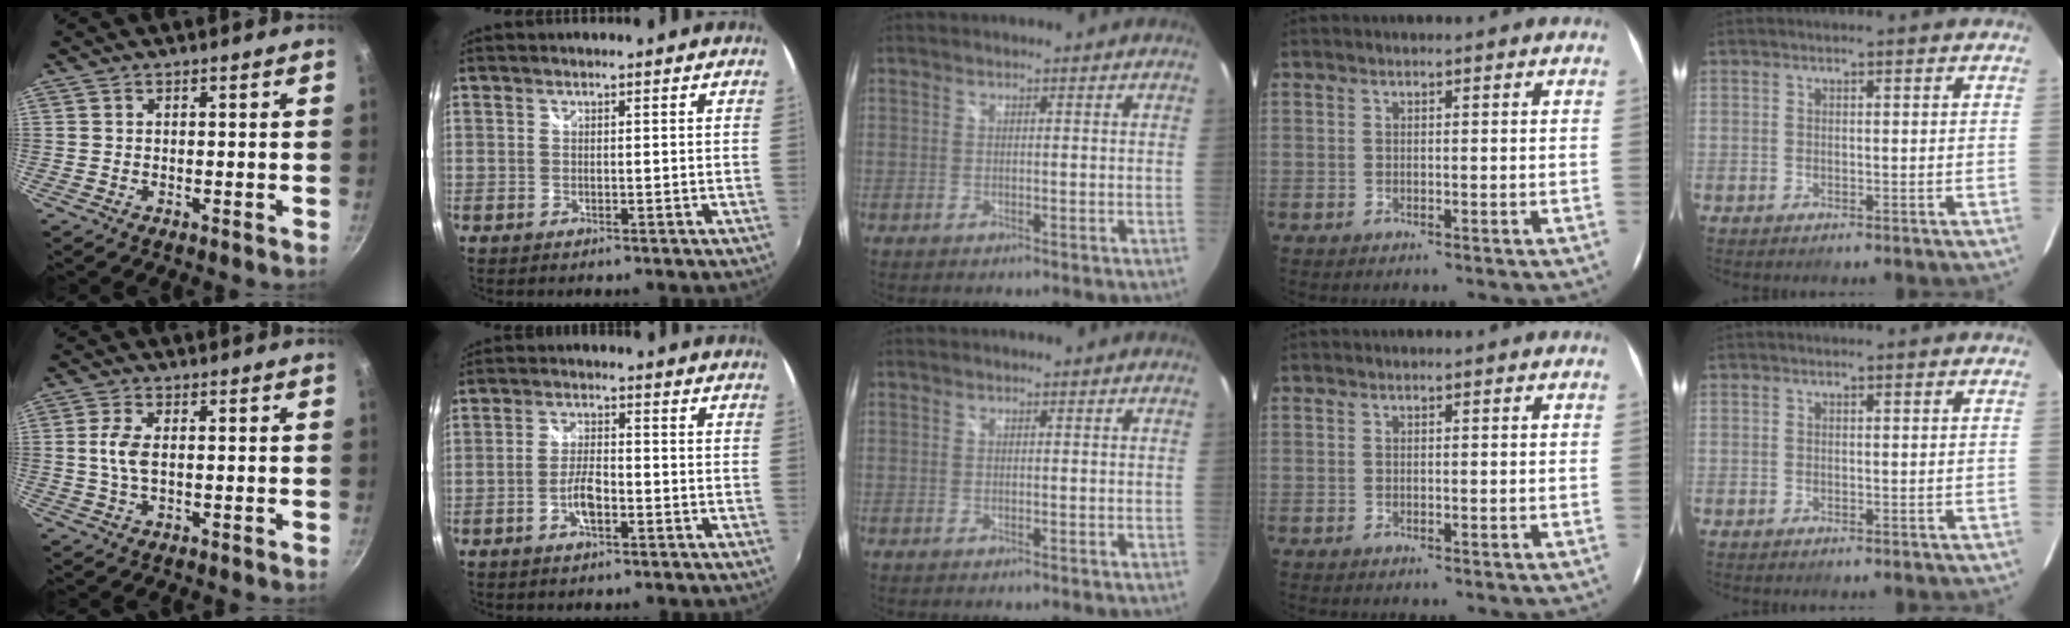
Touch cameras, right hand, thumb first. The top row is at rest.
{"thumb": {"total": 4.2, "force": [0.1, 1.9, 3.7], "torque": [-0.086, 0.004, 0.000]}, "index": {"total": 4.7, "force": [-2.1, 1.7, 3.8], "torque": [-0.080, 0.003, -0.038]}}